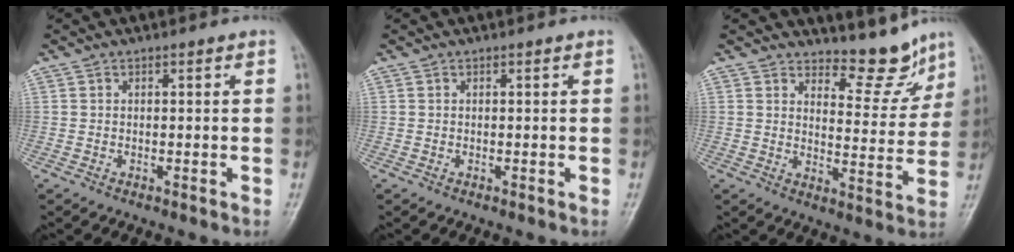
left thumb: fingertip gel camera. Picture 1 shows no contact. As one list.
[{"total": 0.0}, {"total": 8.6, "force": [7.7, 3.1, 2.3], "torque": [0.000, -0.072, 0.109]}]